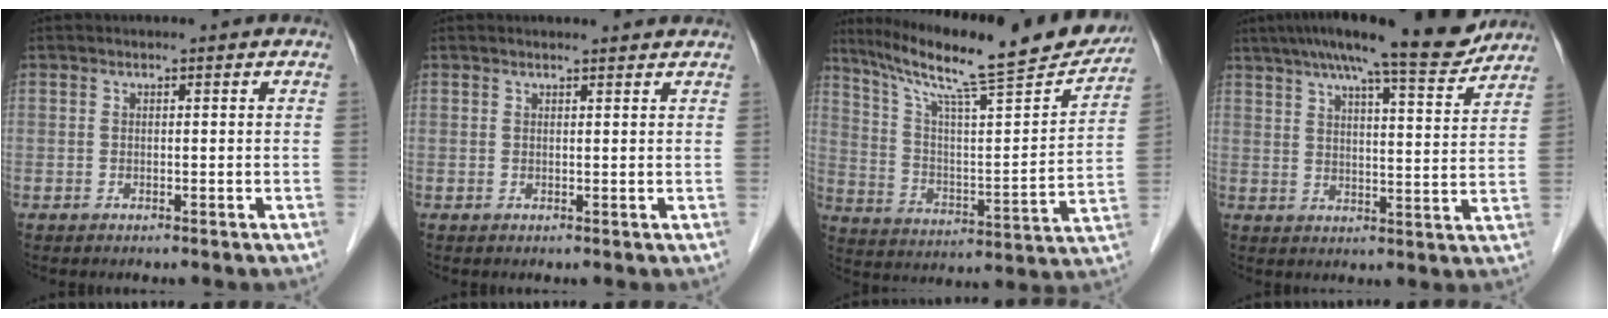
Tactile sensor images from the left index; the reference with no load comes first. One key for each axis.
{"total": 2.9, "fx": 2.8, "fy": 0.2, "fz": 0.6, "tx": -0.012, "ty": 0.008, "tz": 0.029}
{"total": 25.1, "fx": 21.2, "fy": 2.0, "fz": 13.3, "tx": -0.220, "ty": -0.021, "tz": 0.311}
{"total": 14.5, "fx": 12.5, "fy": 1.0, "fz": 7.3, "tx": -0.113, "ty": 0.006, "tz": 0.173}